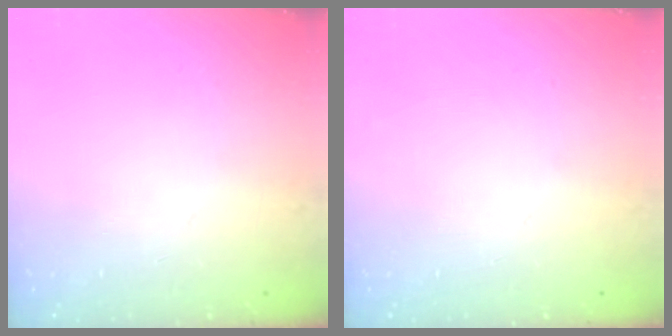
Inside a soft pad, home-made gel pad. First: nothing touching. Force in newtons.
{"total": 0.0}